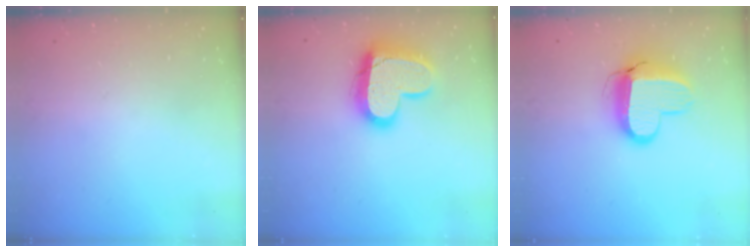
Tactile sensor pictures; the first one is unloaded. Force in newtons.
{"total": 18.2, "press": 18.2, "slide": 1.4}
{"total": 12.8, "press": 12.8, "slide": 1.0}